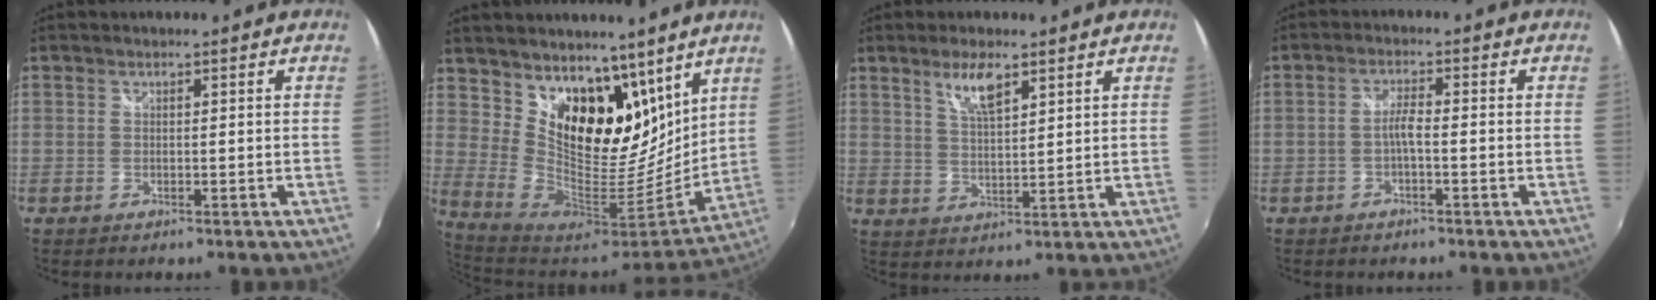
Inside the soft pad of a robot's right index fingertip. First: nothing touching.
{"total": 19.7, "force": [12.4, 11.1, 10.6], "torque": [-0.182, -0.012, 0.228]}
{"total": 5.8, "force": [3.7, 1.6, 4.2], "torque": [-0.077, 0.000, 0.073]}
{"total": 2.5, "force": [-1.0, 0.2, 2.3], "torque": [-0.048, 0.005, -0.020]}